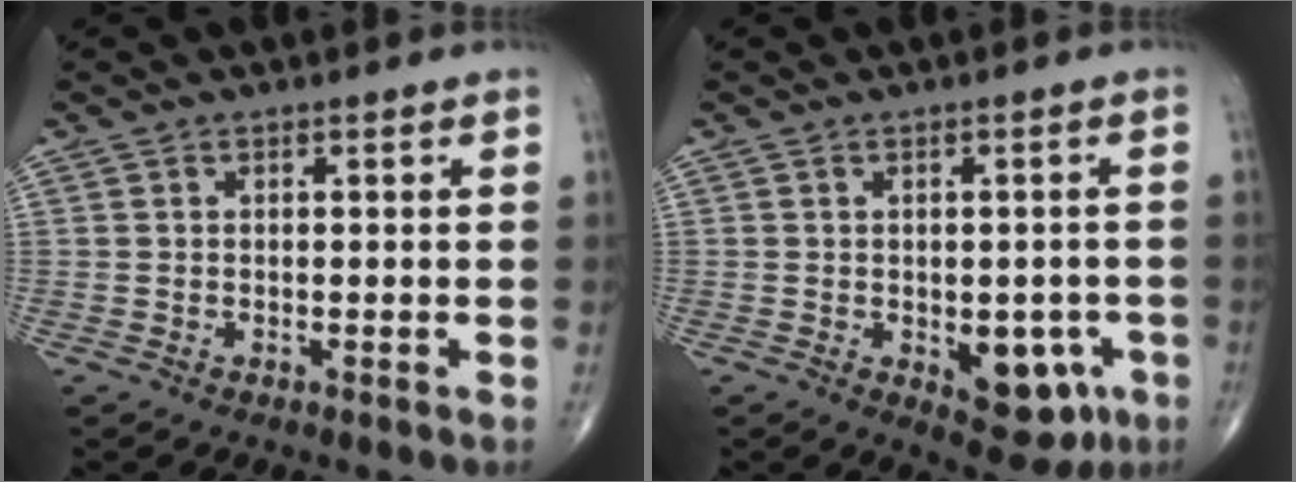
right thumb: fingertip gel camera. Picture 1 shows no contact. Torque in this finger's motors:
{"motor_torque": [2.85, 2.15, 0.67, -0.37, 0.19]}